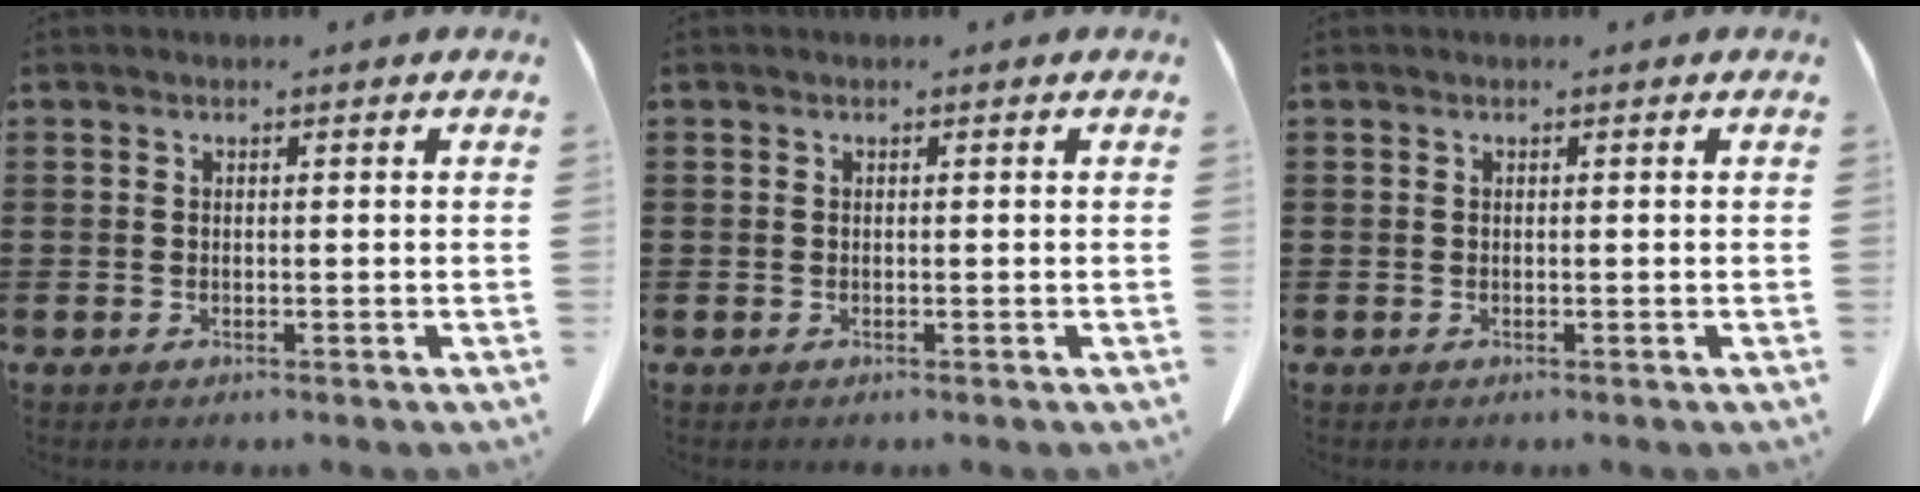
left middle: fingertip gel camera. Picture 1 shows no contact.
{"total": 0.0}
{"total": 0.0}